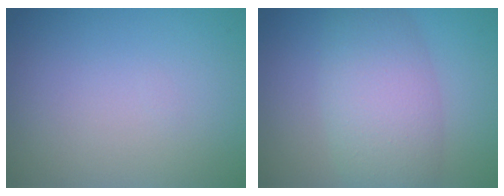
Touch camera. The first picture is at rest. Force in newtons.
{"total": 6.3, "press": 6.3, "slide": 0.3}